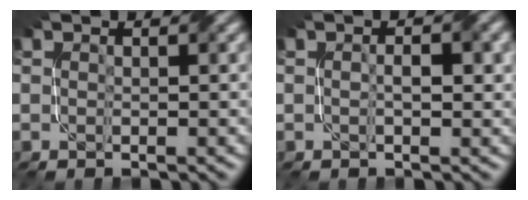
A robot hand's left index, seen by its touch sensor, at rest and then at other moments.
{"total": 1.9, "force": [0.0, 0.5, 1.9], "torque": [-0.032, 0.004, -0.001]}